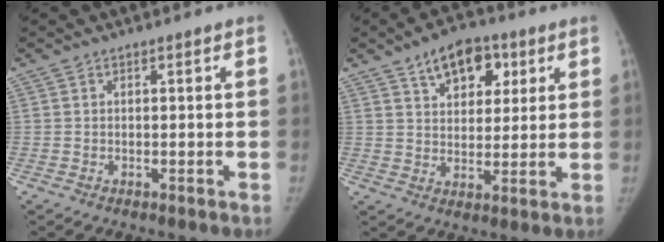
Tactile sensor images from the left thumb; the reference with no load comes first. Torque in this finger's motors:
{"motor_torque": [0.01, 0.06, 0.75, -0.49, 0.03]}